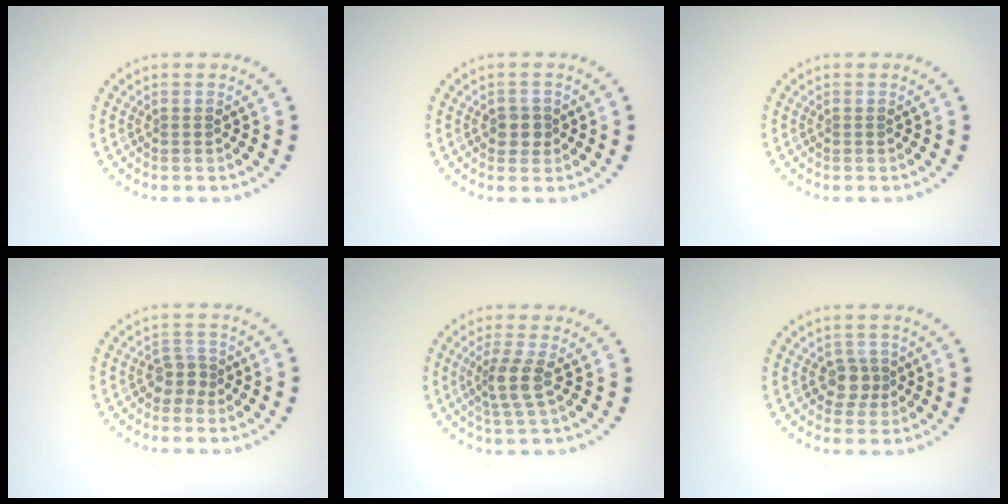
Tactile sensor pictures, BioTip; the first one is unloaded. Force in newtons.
{"total": 1.8, "press": 1.7, "slide": 0.6}
{"total": 0.0}
{"total": 1.9, "press": 1.5, "slide": 1.2}
{"total": 2.7, "press": 2.2, "slide": 1.6}
{"total": 1.9, "press": 1.7, "slide": 0.9}